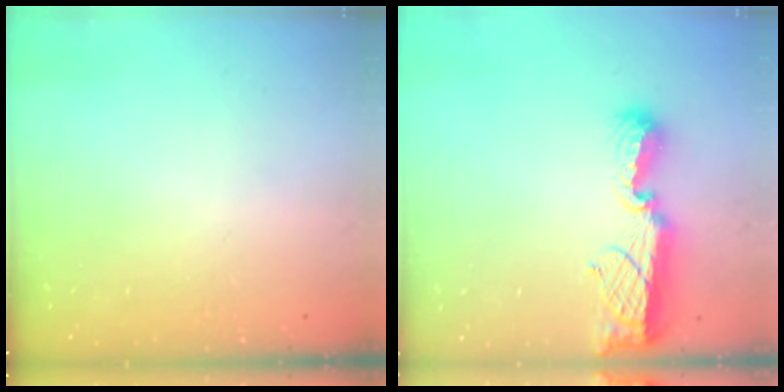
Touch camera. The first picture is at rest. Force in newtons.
{"total": 11.3, "press": 11.3, "slide": 0.8}